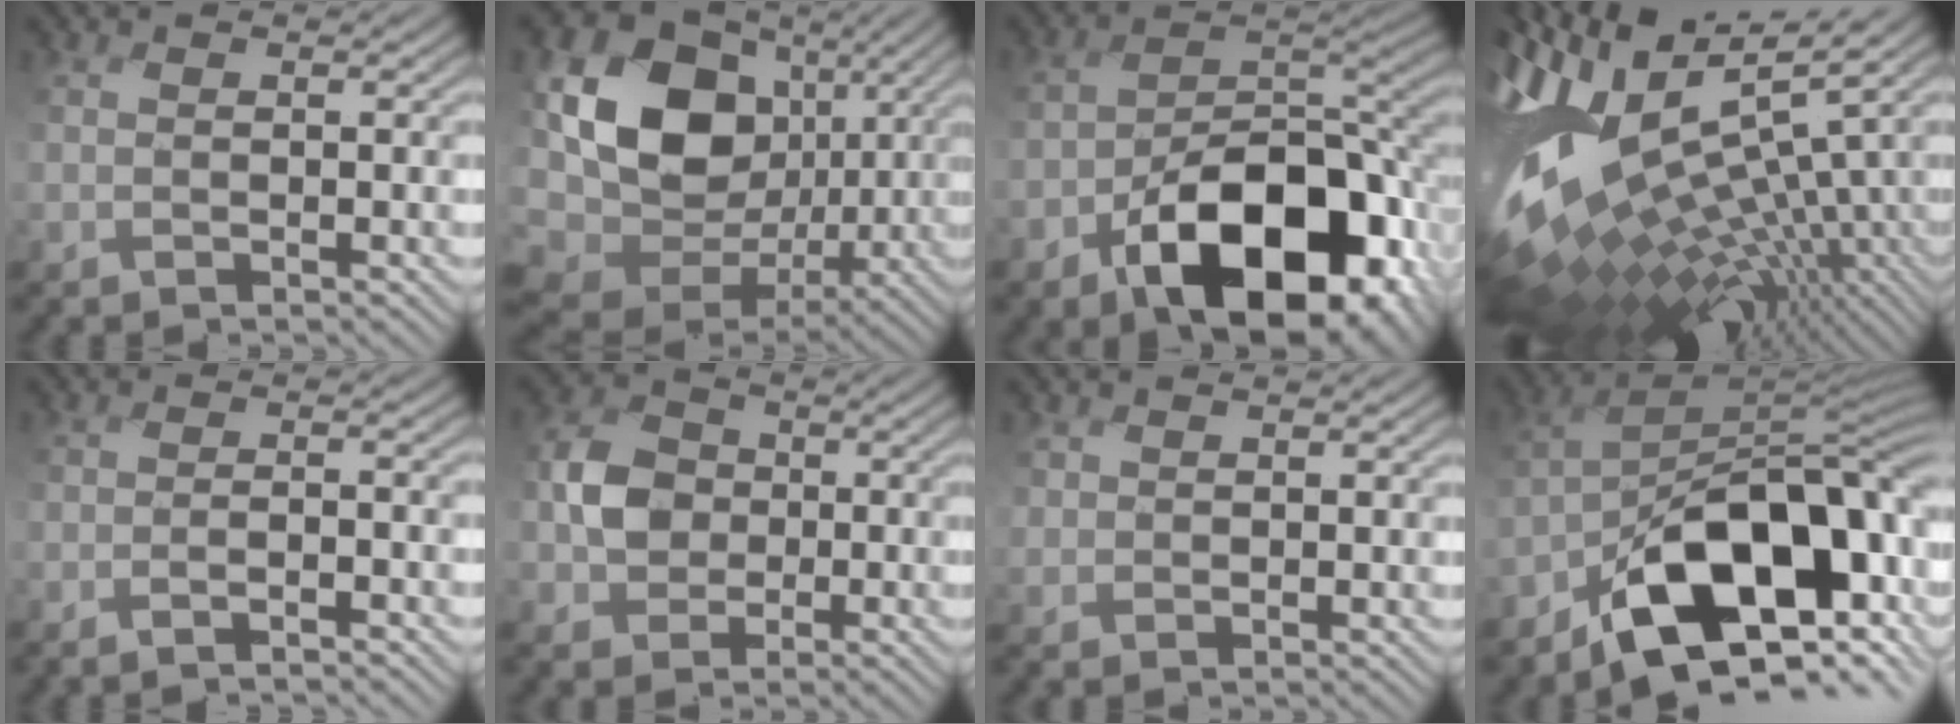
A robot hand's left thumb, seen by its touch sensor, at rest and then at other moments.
{"total": 18.3, "force": [-1.5, 14.1, 11.6], "torque": [-0.263, -0.016, -0.017]}
{"total": 15.9, "force": [-8.3, 9.2, 10.0], "torque": [-0.137, -0.034, -0.141]}
{"total": 17.7, "force": [0.4, 7.7, 16.0], "torque": [-0.286, 0.002, 0.022]}
{"total": 2.0, "force": [-1.9, -0.1, 0.4], "torque": [-0.004, 0.004, -0.045]}
{"total": 5.2, "force": [-1.3, 4.6, 2.0], "torque": [-0.037, 0.009, -0.042]}
{"total": 1.0, "force": [0.6, 0.7, -0.1], "torque": [-0.003, -0.002, 0.010]}
{"total": 16.4, "force": [-8.6, 8.5, 11.1], "torque": [-0.147, -0.013, -0.165]}